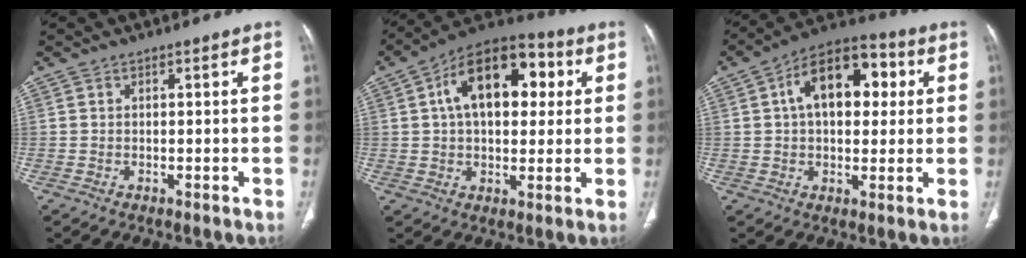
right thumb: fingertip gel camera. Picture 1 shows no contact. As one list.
[{"total": 17.9, "force": [4.3, 10.4, 13.9], "torque": [-0.183, 0.020, 0.059]}, {"total": 15.4, "force": [3.5, 9.1, 11.9], "torque": [-0.155, 0.023, 0.048]}]